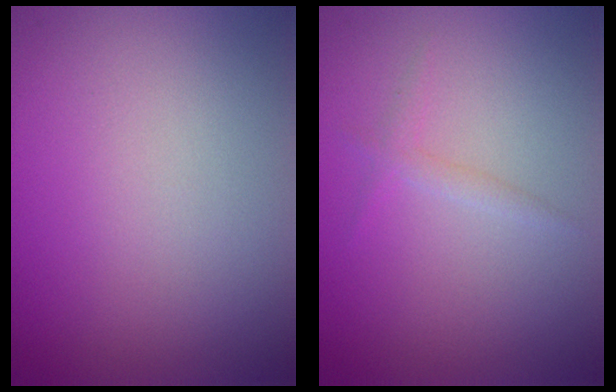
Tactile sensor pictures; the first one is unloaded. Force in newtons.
{"total": 1.0, "press": 1.0, "slide": 0.1}